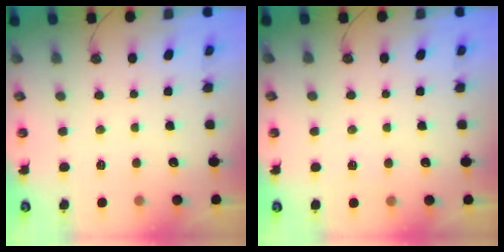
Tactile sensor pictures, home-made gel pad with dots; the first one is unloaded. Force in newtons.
{"total": 2.4, "press": 2.4, "slide": 0.4}